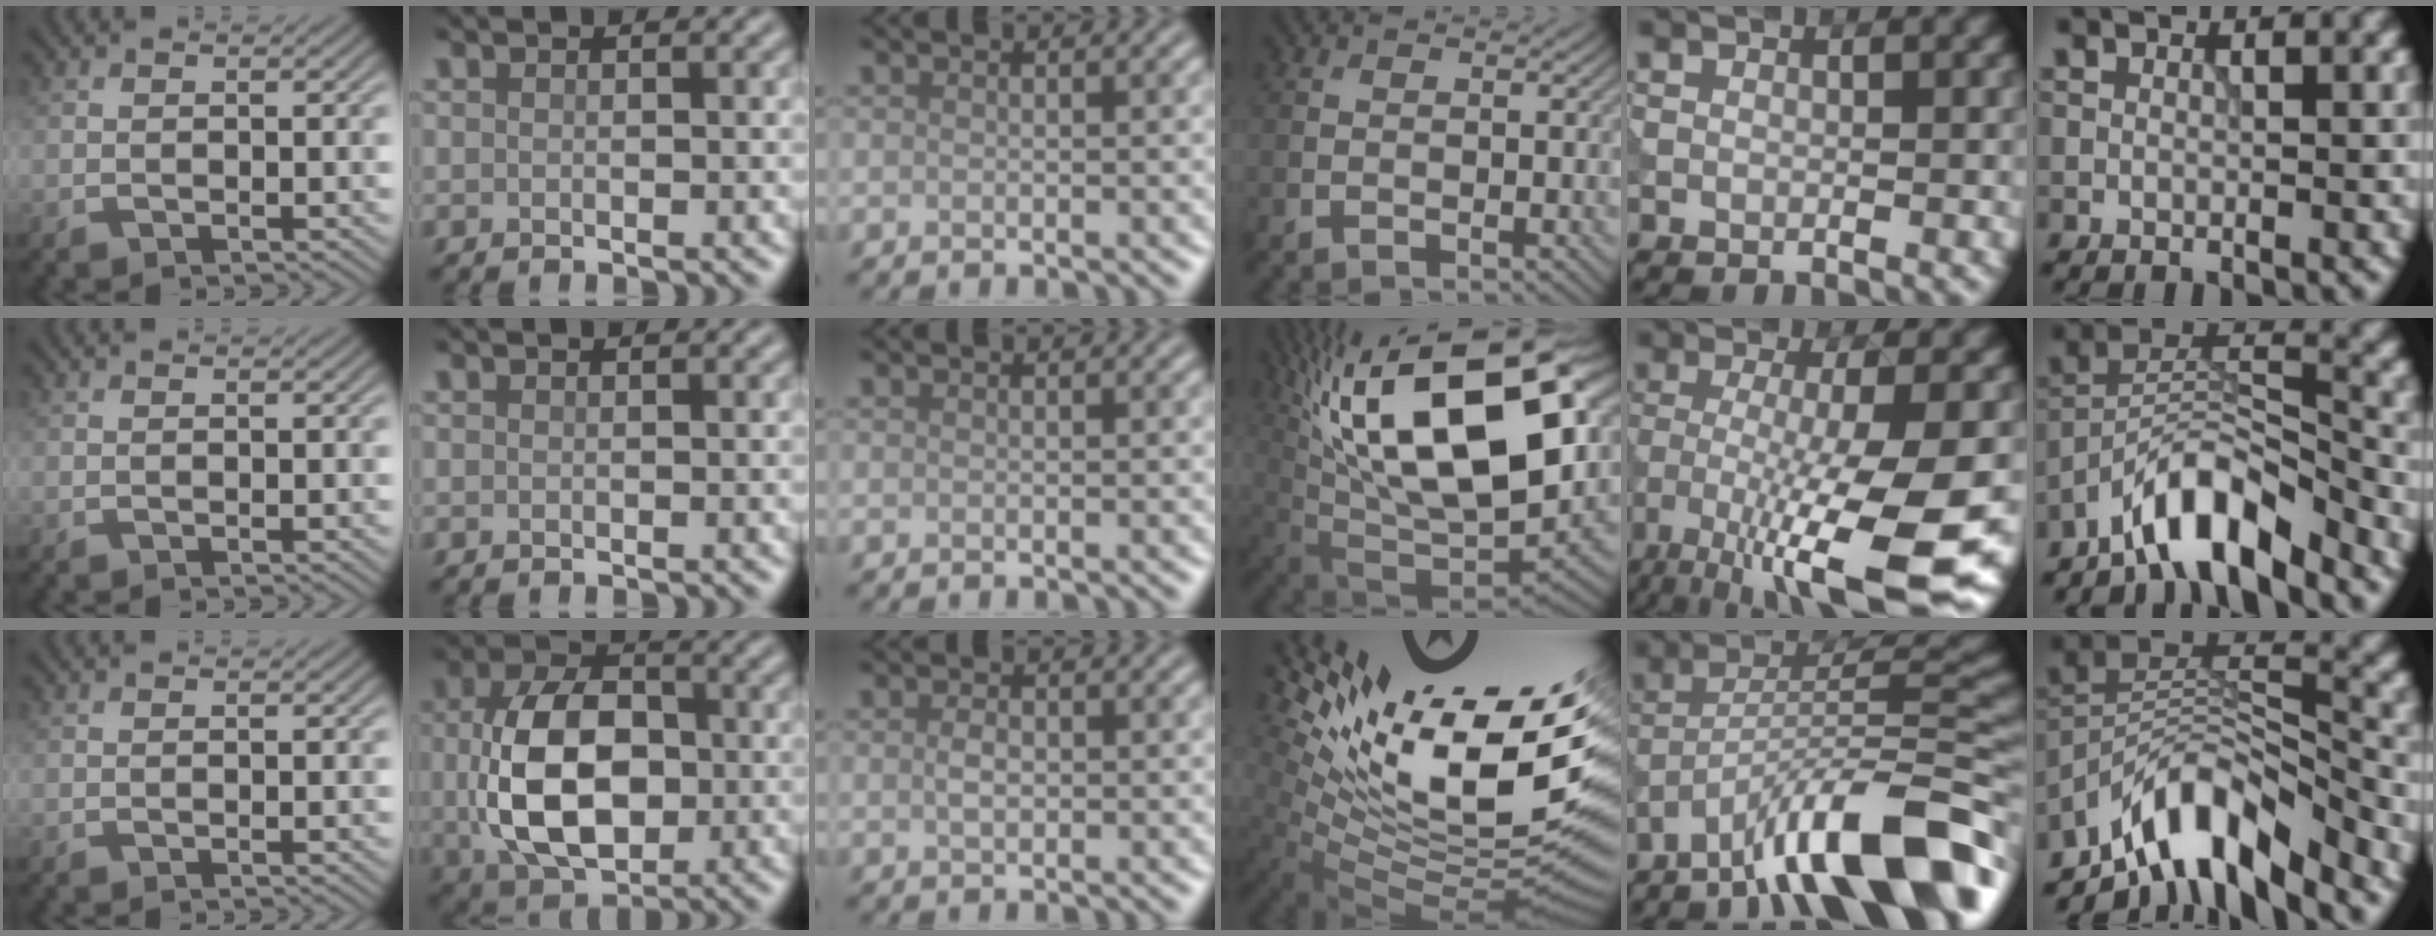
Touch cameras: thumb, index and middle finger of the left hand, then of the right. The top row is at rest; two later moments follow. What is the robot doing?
{"motion": "dispense", "object": "syringe"}